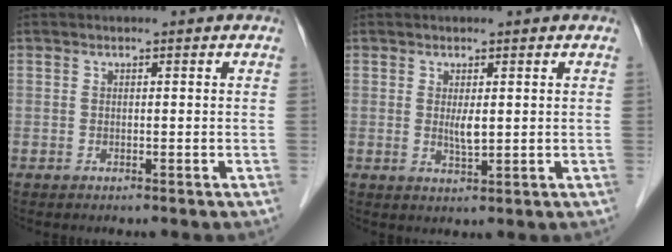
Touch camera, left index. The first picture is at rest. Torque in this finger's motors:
{"motor_torque": [0.43, 0.44, 0.22, 0.04]}